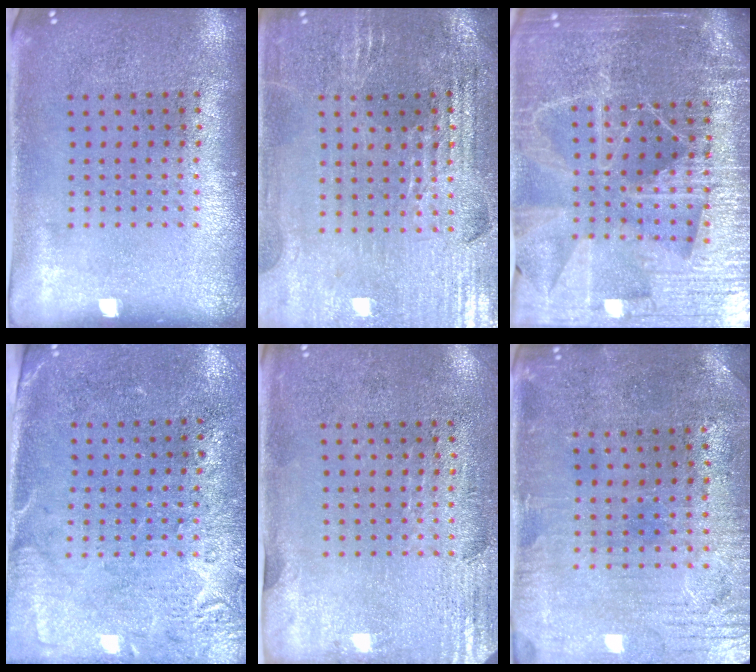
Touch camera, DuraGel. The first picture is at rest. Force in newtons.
{"total": 2.9, "press": 2.9, "slide": 0.5}
{"total": 5.5, "press": 4.9, "slide": 2.4}
{"total": 2.7, "press": 2.3, "slide": 1.4}
{"total": 2.9, "press": 2.4, "slide": 1.5}
{"total": 0.9, "press": 0.7, "slide": 0.6}